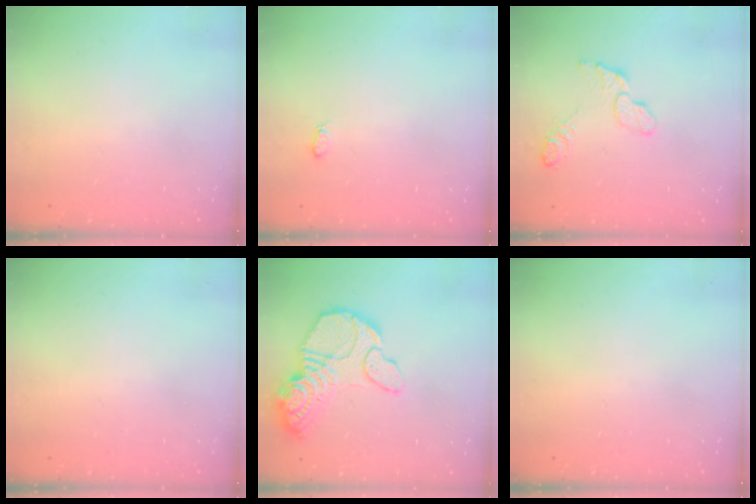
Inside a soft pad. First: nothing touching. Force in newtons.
{"total": 3.5, "press": 3.5, "slide": 0.5}
{"total": 7.7, "press": 7.7, "slide": 0.4}
{"total": 0.0}
{"total": 21.2, "press": 20.4, "slide": 5.8}
{"total": 0.0}